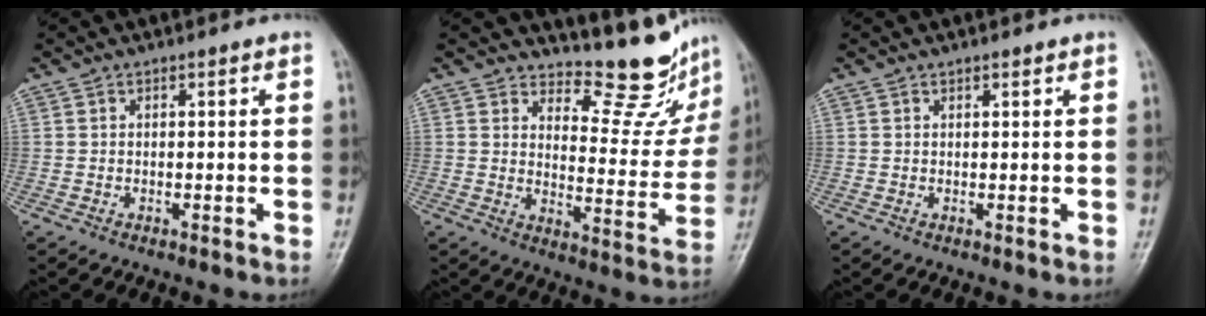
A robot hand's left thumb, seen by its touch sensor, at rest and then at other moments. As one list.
[{"total": 13.0, "force": [11.9, 3.6, 3.9], "torque": [-0.019, -0.120, 0.152]}, {"total": 0.7, "force": [0.6, 0.2, 0.4], "torque": [-0.007, -0.003, 0.008]}]